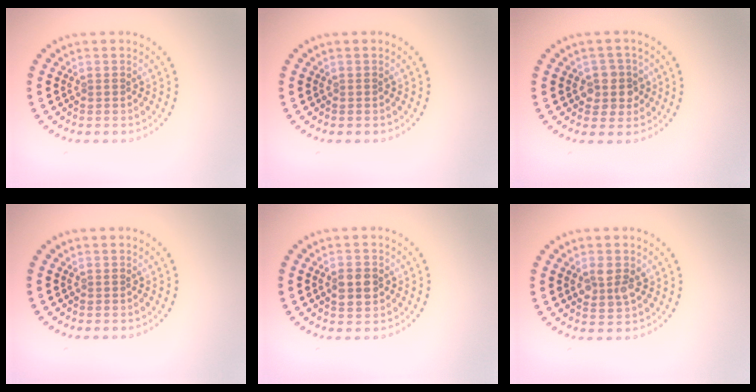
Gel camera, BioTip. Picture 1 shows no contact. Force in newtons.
{"total": 0.0}
{"total": 2.8, "press": 2.5, "slide": 1.2}
{"total": 0.0}
{"total": 2.9, "press": 2.9, "slide": 0.1}
{"total": 2.5, "press": 2.5, "slide": 0.4}